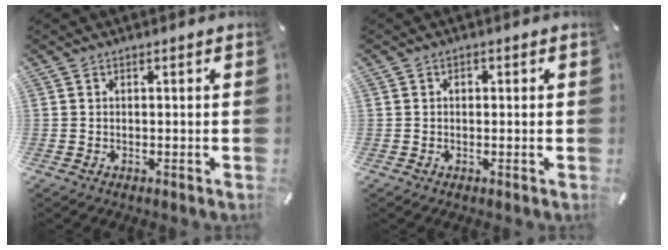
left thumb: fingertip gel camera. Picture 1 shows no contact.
{"total": 1.0, "force": [0.0, 0.8, 0.6], "torque": [-0.012, 0.006, -0.002]}